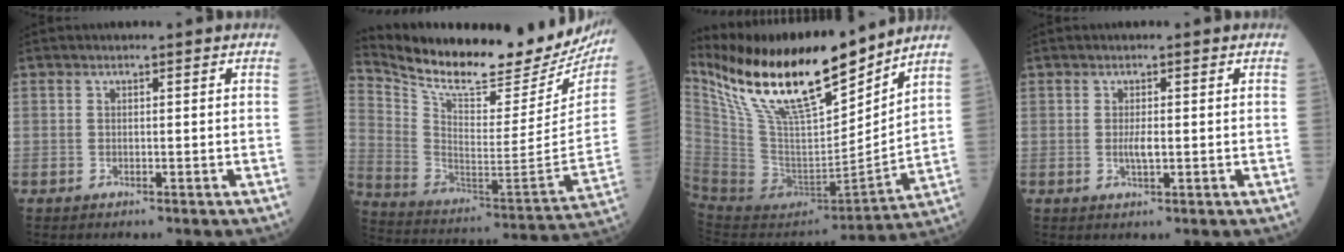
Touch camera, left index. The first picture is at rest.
{"total": 27.1, "force": [23.8, 5.6, 11.7], "torque": [-0.214, -0.070, 0.343]}
{"total": 23.5, "force": [17.5, 5.1, 14.8], "torque": [-0.278, 0.000, 0.324]}
{"total": 1.9, "force": [0.0, 0.3, 1.8], "torque": [-0.039, -0.002, 0.001]}